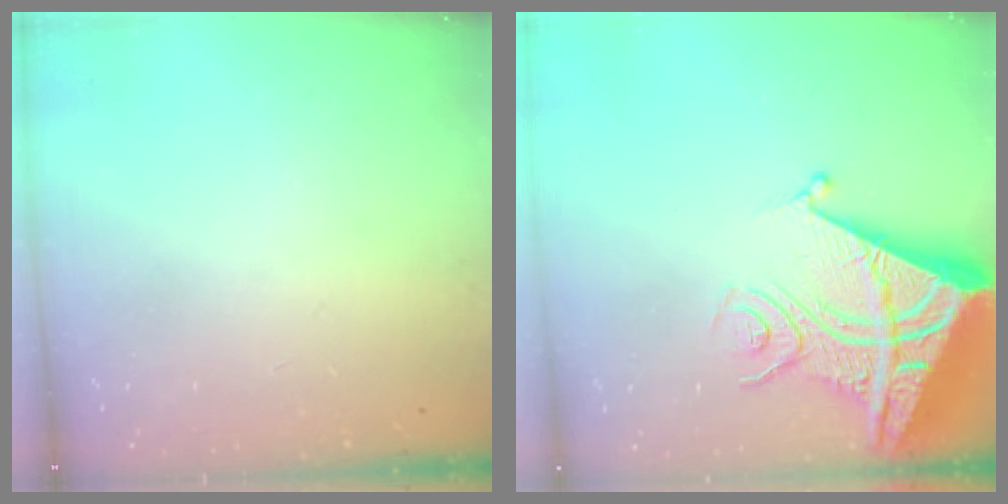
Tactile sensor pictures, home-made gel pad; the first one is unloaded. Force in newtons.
{"total": 13.1, "press": 13.0, "slide": 1.6}